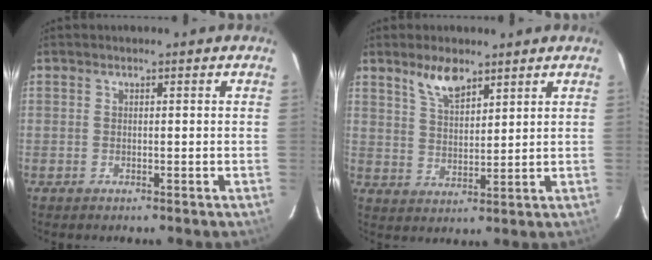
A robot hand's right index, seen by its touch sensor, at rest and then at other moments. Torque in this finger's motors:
{"motor_torque": [0.67, 0.55, 0.21, 0.05]}